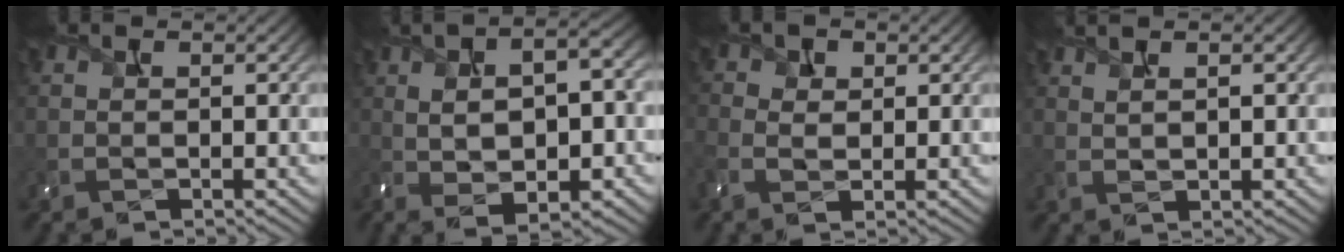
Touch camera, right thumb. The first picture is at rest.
{"total": 12.1, "force": [-0.6, 5.2, 10.9], "torque": [-0.190, 0.002, 0.009]}
{"total": 3.1, "force": [0.3, 2.0, 2.2], "torque": [-0.049, 0.001, 0.004]}
{"total": 2.6, "force": [1.8, 0.5, 1.9], "torque": [-0.034, 0.000, 0.026]}